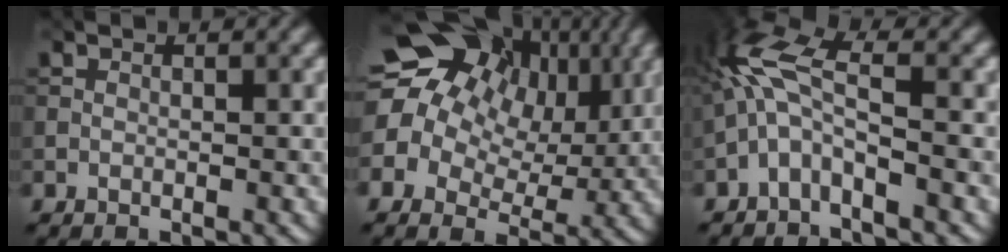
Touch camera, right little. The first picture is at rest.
{"total": 15.5, "force": [5.0, 11.8, 8.7], "torque": [-0.167, 0.042, 0.076]}
{"total": 5.1, "force": [-1.8, 1.6, 4.5], "torque": [-0.108, 0.020, -0.051]}